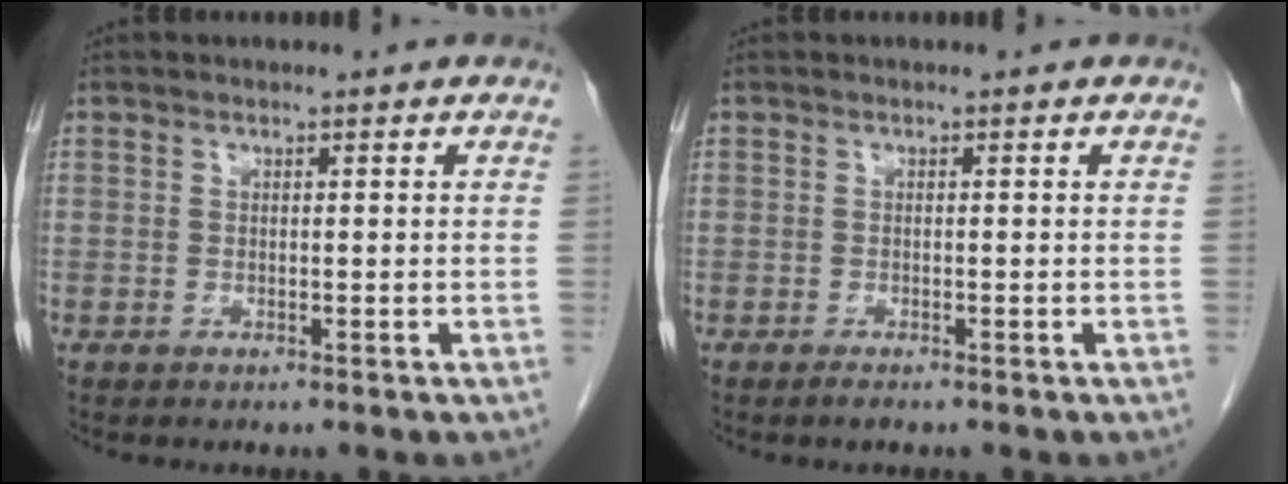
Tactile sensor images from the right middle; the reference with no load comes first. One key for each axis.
{"total": 0.8, "fx": -0.6, "fy": 0.0, "fz": 0.4, "tx": -0.011, "ty": -0.003, "tz": -0.009}